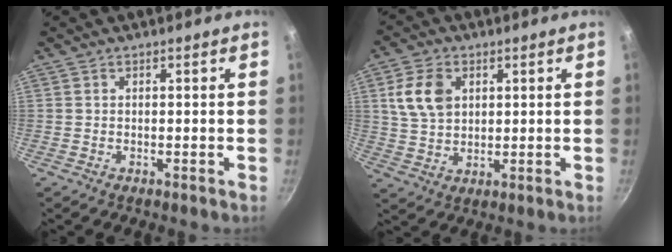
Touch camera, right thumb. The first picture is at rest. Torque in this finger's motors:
{"motor_torque": [-0.76, 1.14, 0.78, 0.36, 0.09]}